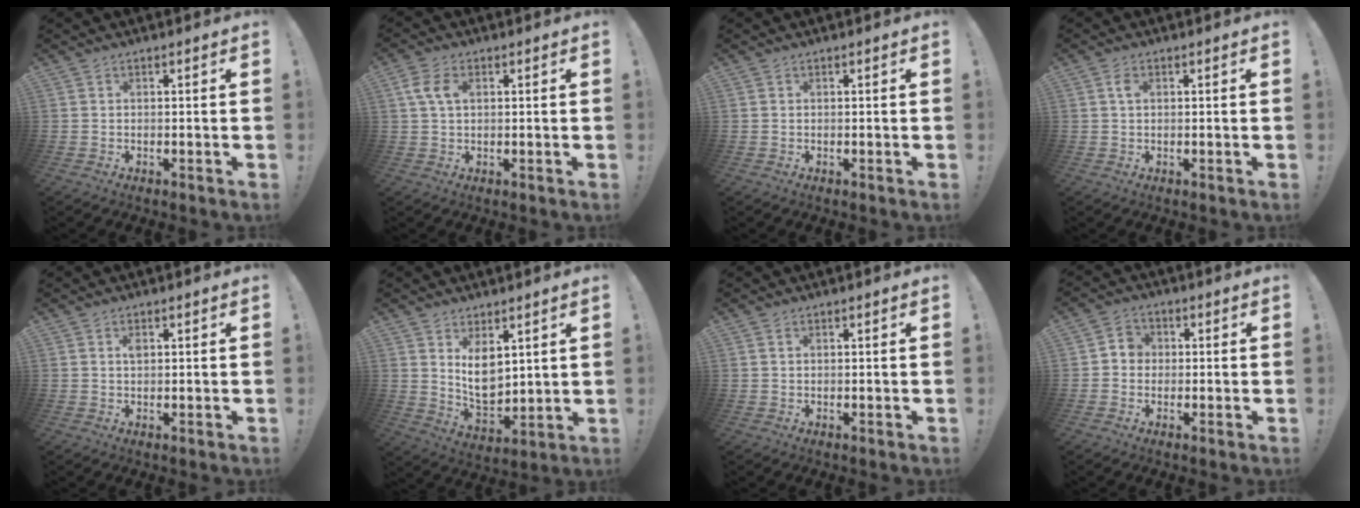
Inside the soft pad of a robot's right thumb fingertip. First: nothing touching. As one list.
[{"total": 5.9, "force": [1.5, 3.4, 4.6], "torque": [-0.098, 0.010, 0.030]}, {"total": 0.0}, {"total": 2.3, "force": [0.7, 1.2, 1.8], "torque": [-0.038, 0.005, 0.010]}, {"total": 1.2, "force": [0.4, 0.6, 0.9], "torque": [-0.017, 0.001, 0.007]}, {"total": 9.5, "force": [4.2, 6.0, 6.0], "torque": [-0.099, -0.037, 0.081]}, {"total": 0.7, "force": [0.3, 0.3, 0.4], "torque": [-0.016, 0.003, 0.008]}, {"total": 4.2, "force": [-0.6, 3.8, 1.6], "torque": [-0.026, 0.013, -0.009]}]